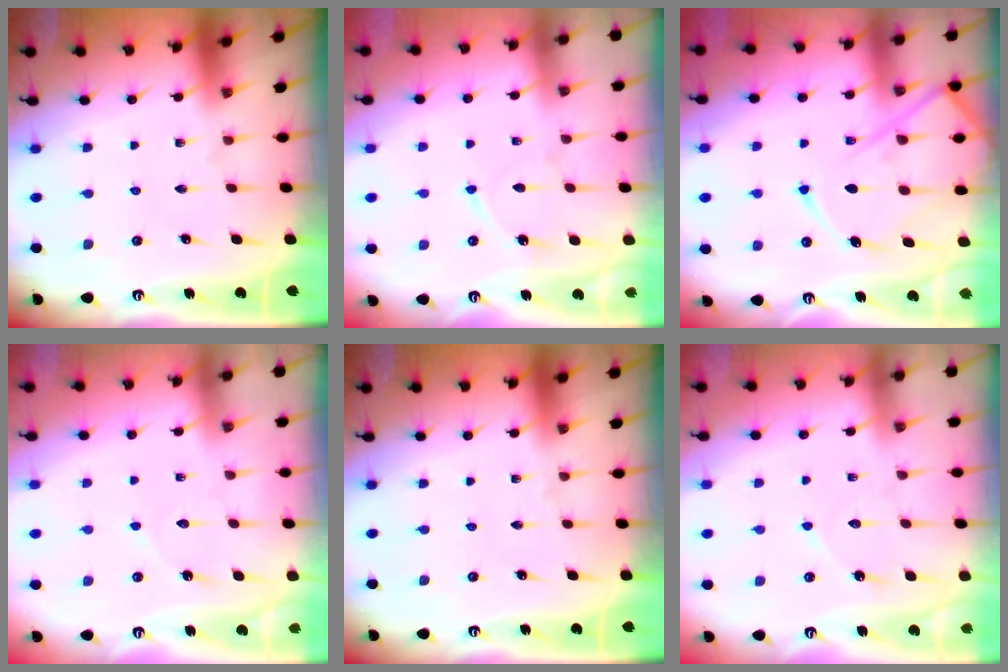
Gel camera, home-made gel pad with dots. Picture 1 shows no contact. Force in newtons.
{"total": 6.1, "press": 6.0, "slide": 0.7}
{"total": 15.5, "press": 15.4, "slide": 1.5}
{"total": 3.9, "press": 3.9, "slide": 0.4}
{"total": 0.0}
{"total": 4.7, "press": 4.7, "slide": 0.5}